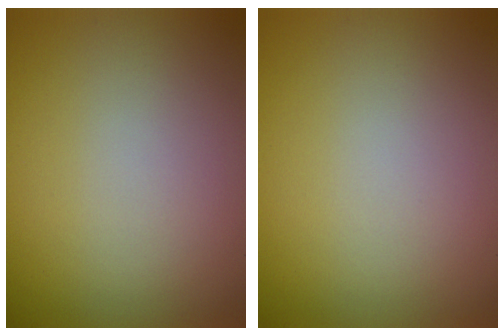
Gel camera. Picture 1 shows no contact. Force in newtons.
{"total": 0.0}